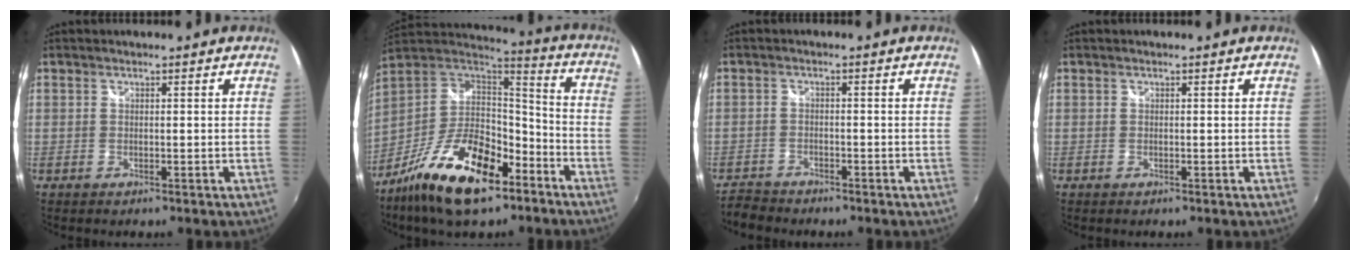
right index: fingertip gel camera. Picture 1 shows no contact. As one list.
[{"total": 22.6, "force": [-13.0, 9.6, 15.7], "torque": [-0.305, -0.020, -0.224]}, {"total": 4.0, "force": [-3.8, 1.2, 0.6], "torque": [-0.028, -0.010, -0.076]}, {"total": 0.0}]